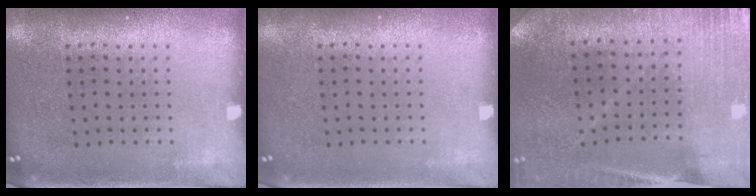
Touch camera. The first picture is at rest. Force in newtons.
{"total": 0.0}
{"total": 0.8, "press": 0.8, "slide": 0.1}